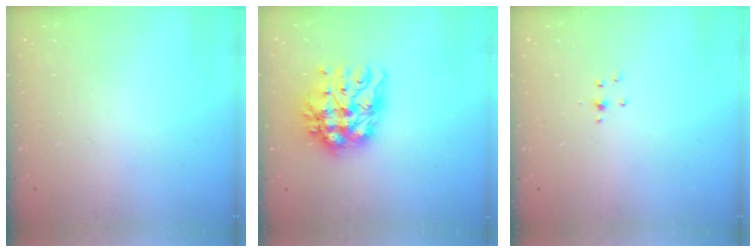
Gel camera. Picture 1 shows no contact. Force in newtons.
{"total": 13.6, "press": 13.5, "slide": 1.0}
{"total": 2.9, "press": 2.8, "slide": 0.7}